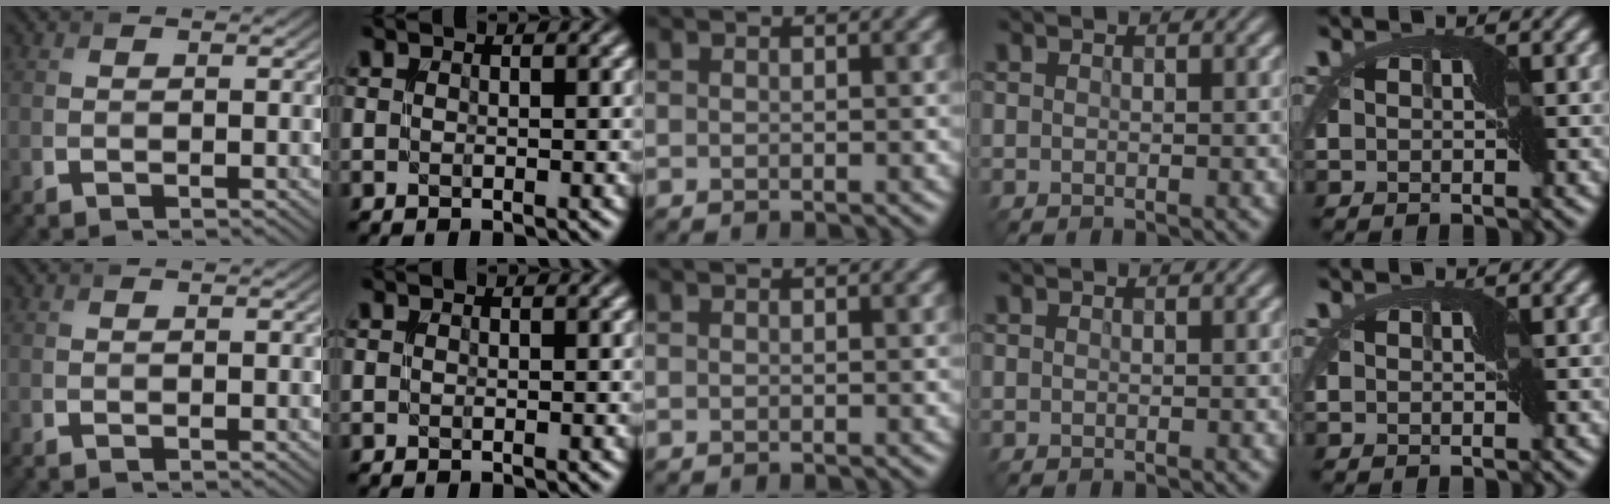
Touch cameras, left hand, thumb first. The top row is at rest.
{}